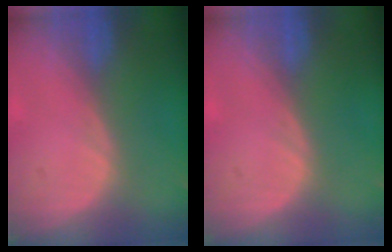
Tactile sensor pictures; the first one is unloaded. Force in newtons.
{"total": 0.0}